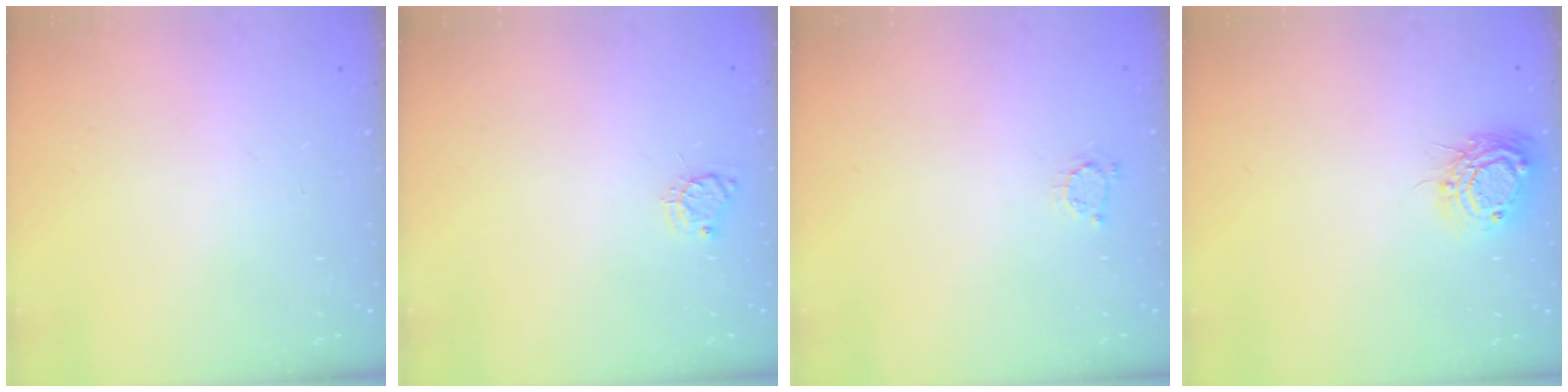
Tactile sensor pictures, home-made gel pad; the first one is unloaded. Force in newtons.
{"total": 4.7, "press": 4.7, "slide": 0.4}
{"total": 3.0, "press": 3.0, "slide": 0.2}
{"total": 9.4, "press": 9.4, "slide": 0.7}